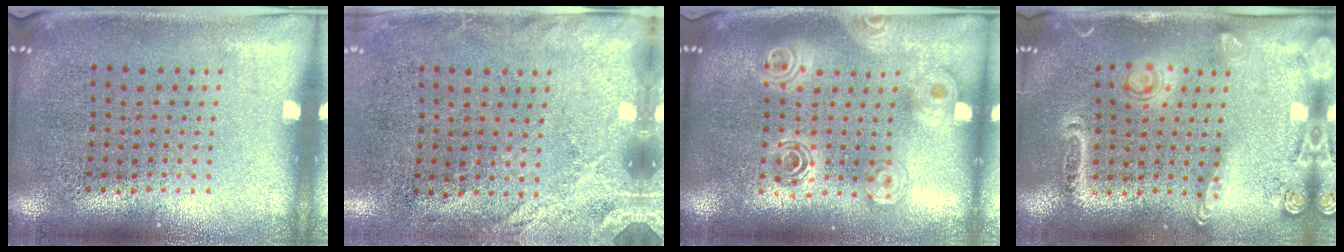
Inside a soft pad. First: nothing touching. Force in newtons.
{"total": 2.7, "press": 2.1, "slide": 1.7}
{"total": 1.8, "press": 1.6, "slide": 0.9}
{"total": 1.6, "press": 1.4, "slide": 0.8}